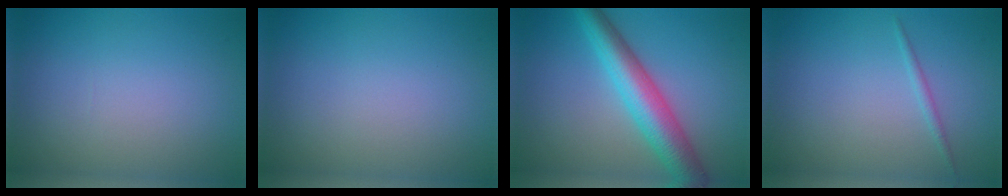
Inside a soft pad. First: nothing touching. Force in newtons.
{"total": 0.0}
{"total": 6.5, "press": 6.5, "slide": 0.1}
{"total": 0.8, "press": 0.8, "slide": 0.0}